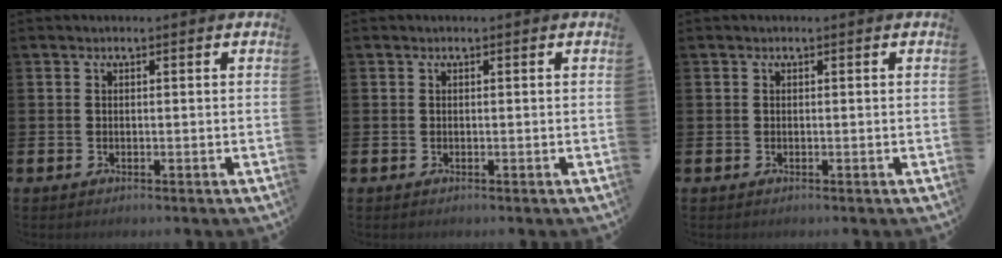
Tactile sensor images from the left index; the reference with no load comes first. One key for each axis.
{"total": 0.0}
{"total": 0.0}